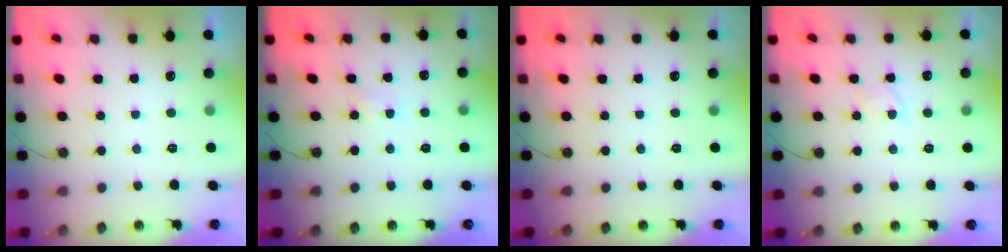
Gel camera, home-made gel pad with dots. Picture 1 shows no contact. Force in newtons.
{"total": 4.5, "press": 4.4, "slide": 0.5}
{"total": 0.0}
{"total": 3.1, "press": 3.0, "slide": 0.4}